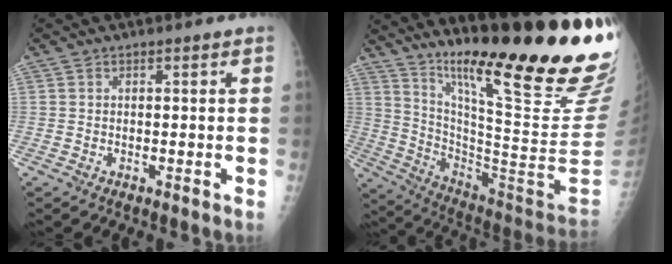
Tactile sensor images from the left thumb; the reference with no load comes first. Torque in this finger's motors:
{"motor_torque": [3.75, 1.26, 1.08, -1.69, 0.28]}